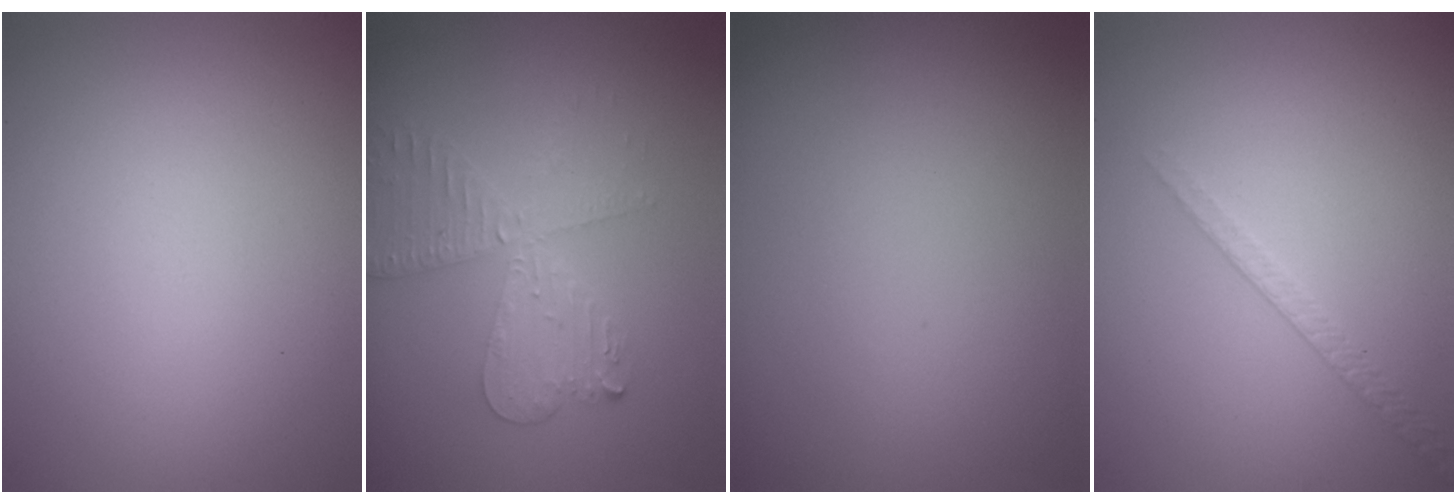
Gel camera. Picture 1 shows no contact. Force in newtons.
{"total": 4.0, "press": 3.4, "slide": 2.1}
{"total": 0.0}
{"total": 1.4, "press": 0.8, "slide": 1.1}